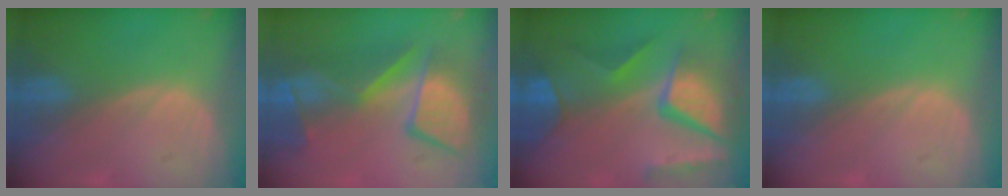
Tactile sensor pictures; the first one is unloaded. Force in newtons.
{"total": 10.4, "press": 9.8, "slide": 3.4}
{"total": 11.3, "press": 9.4, "slide": 6.4}
{"total": 0.0}